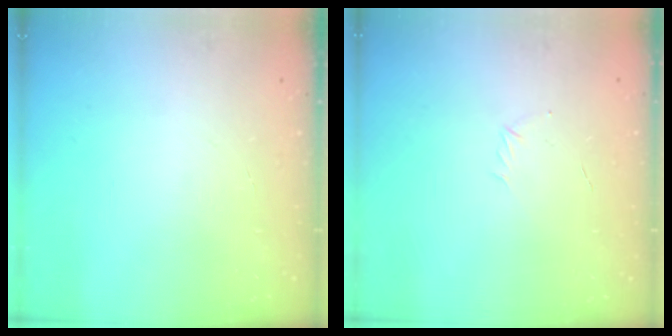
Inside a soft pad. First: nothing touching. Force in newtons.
{"total": 2.9, "press": 2.8, "slide": 0.7}